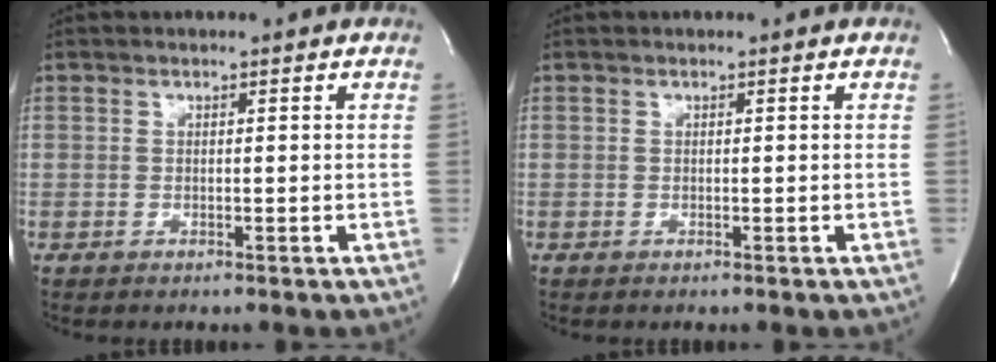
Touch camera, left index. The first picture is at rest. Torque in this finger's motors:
{"motor_torque": [0.02, -0.01, -0.01, 0.00]}